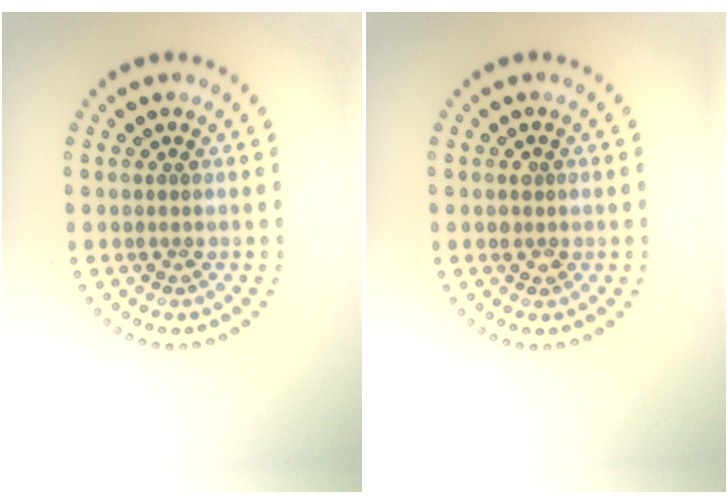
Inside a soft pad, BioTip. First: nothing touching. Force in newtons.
{"total": 1.0, "press": 1.0, "slide": 0.3}